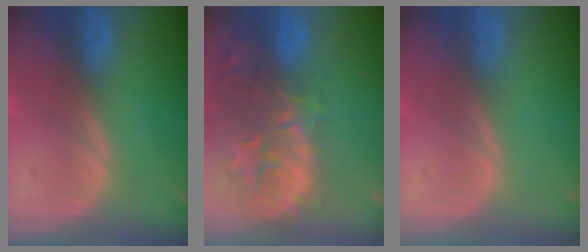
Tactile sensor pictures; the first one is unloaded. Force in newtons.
{"total": 15.1, "press": 12.0, "slide": 9.2}
{"total": 0.0}